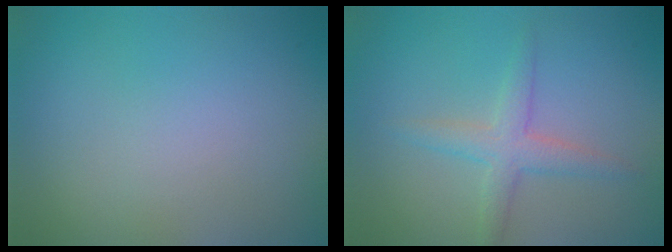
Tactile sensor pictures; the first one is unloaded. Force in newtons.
{"total": 2.7, "press": 2.7, "slide": 0.1}